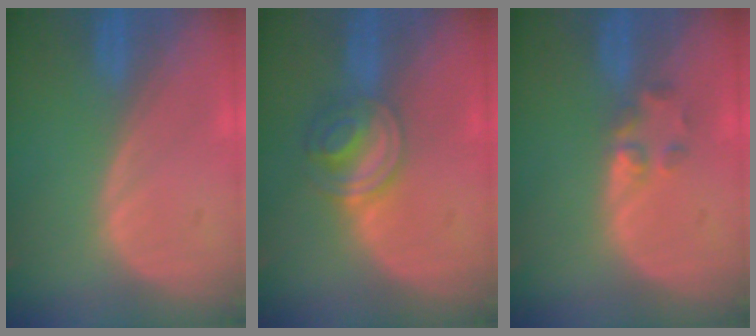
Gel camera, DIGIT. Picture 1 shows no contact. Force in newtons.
{"total": 6.0, "press": 5.4, "slide": 2.6}
{"total": 2.3, "press": 2.2, "slide": 0.8}